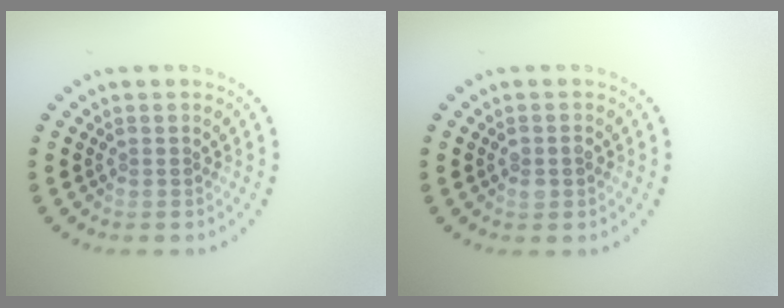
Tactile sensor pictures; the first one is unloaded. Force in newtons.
{"total": 1.2, "press": 1.2, "slide": 0.3}